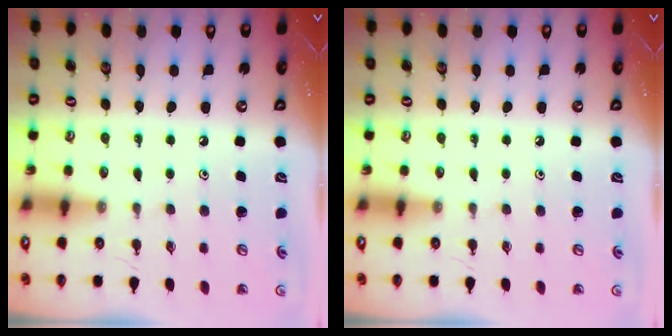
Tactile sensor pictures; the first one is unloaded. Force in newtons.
{"total": 0.0}